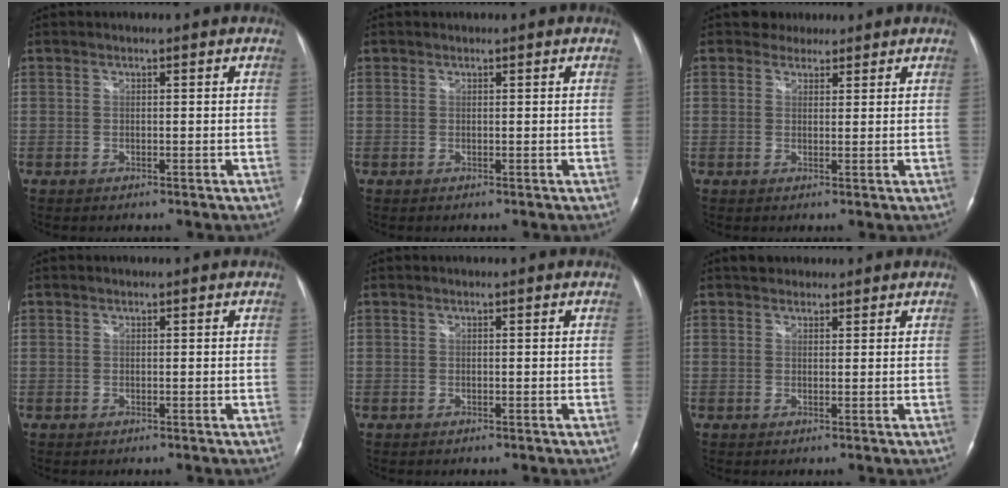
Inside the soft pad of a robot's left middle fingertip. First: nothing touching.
{"total": 0.0}
{"total": 2.5, "force": [2.1, 1.4, -0.2], "torque": [0.004, 0.009, 0.029]}
{"total": 0.0}
{"total": 0.0}
{"total": 3.2, "force": [2.7, 1.7, 0.8], "torque": [-0.011, 0.021, 0.040]}